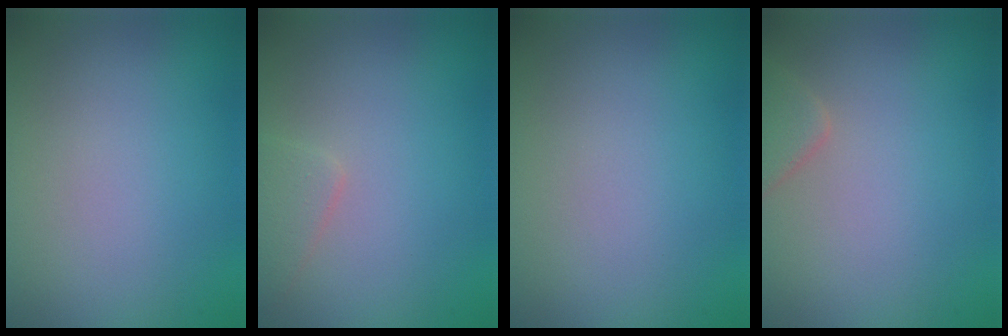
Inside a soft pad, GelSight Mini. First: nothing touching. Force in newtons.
{"total": 1.6, "press": 1.6, "slide": 0.0}
{"total": 0.0}
{"total": 2.1, "press": 2.1, "slide": 0.2}